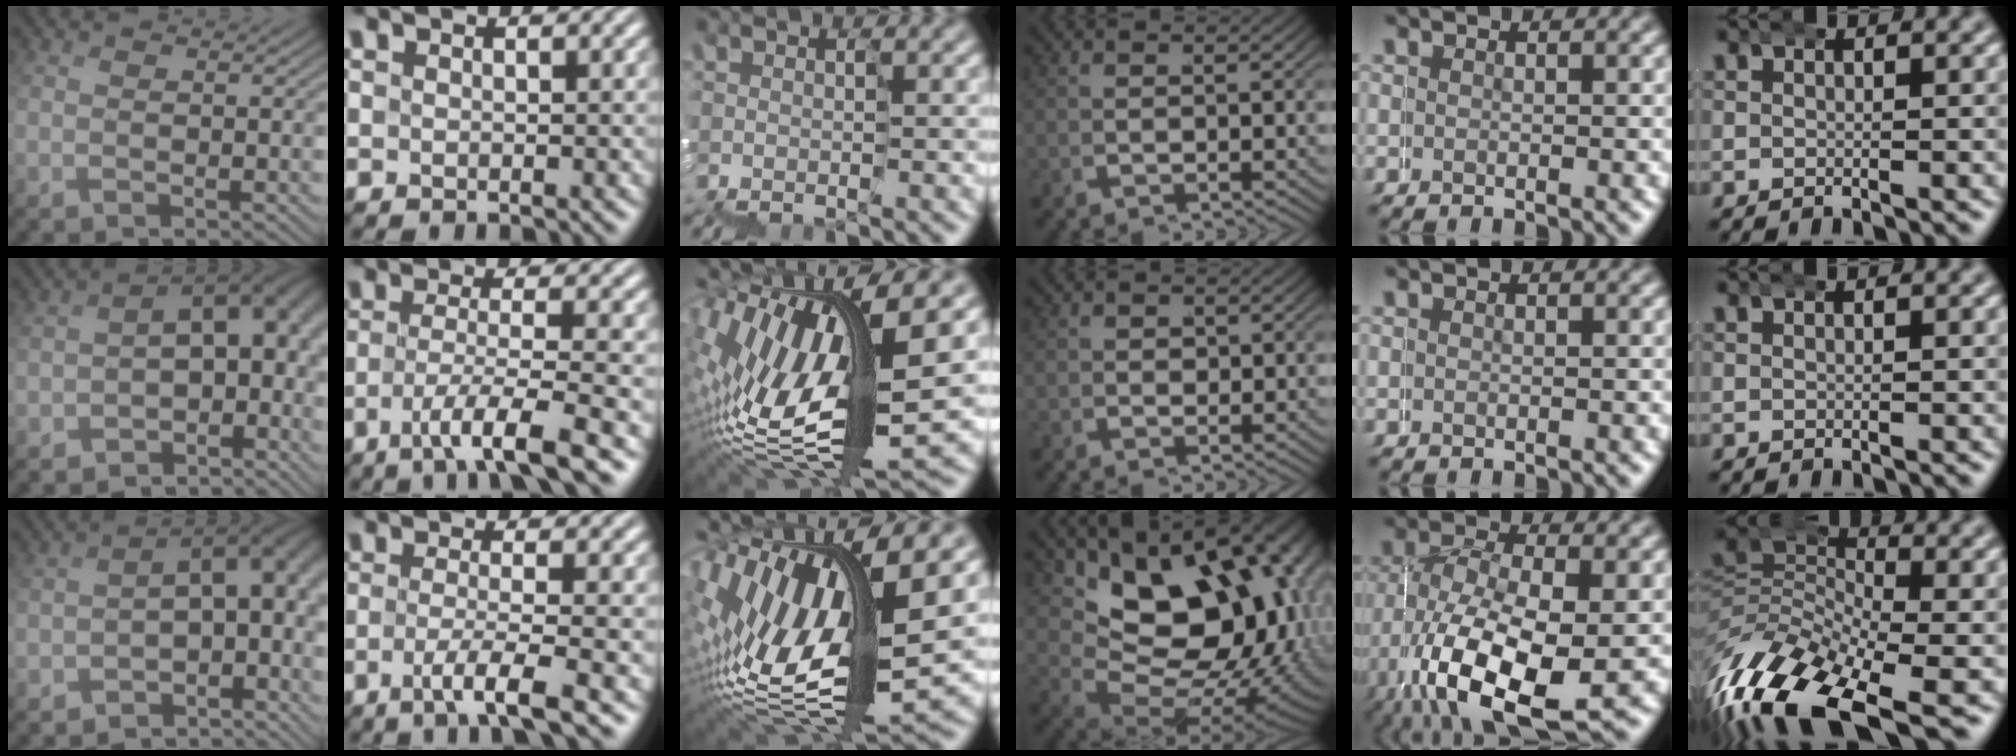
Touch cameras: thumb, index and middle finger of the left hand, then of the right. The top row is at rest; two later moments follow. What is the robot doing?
{"motion": "wrap", "object": "duck tape"}